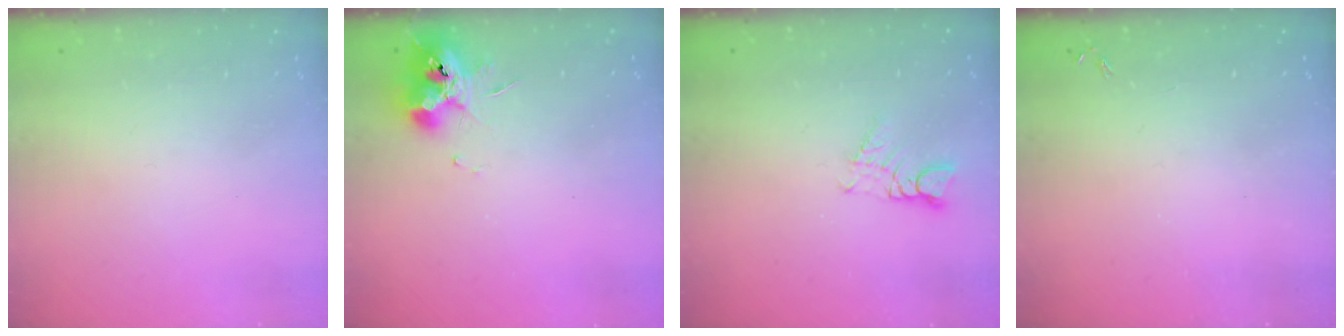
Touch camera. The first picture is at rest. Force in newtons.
{"total": 10.0, "press": 10.0, "slide": 1.1}
{"total": 1.1, "press": 1.1, "slide": 0.1}
{"total": 0.0}